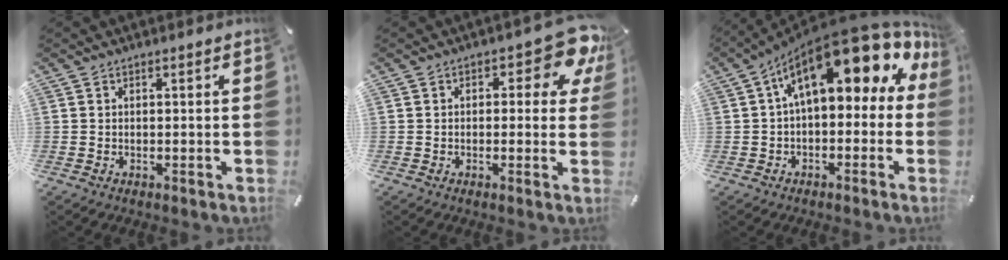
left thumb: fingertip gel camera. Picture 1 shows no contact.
{"total": 9.1, "force": [4.3, 4.0, 6.9], "torque": [-0.084, -0.024, 0.067]}
{"total": 18.5, "force": [8.3, 8.3, 14.3], "torque": [-0.228, -0.054, 0.141]}